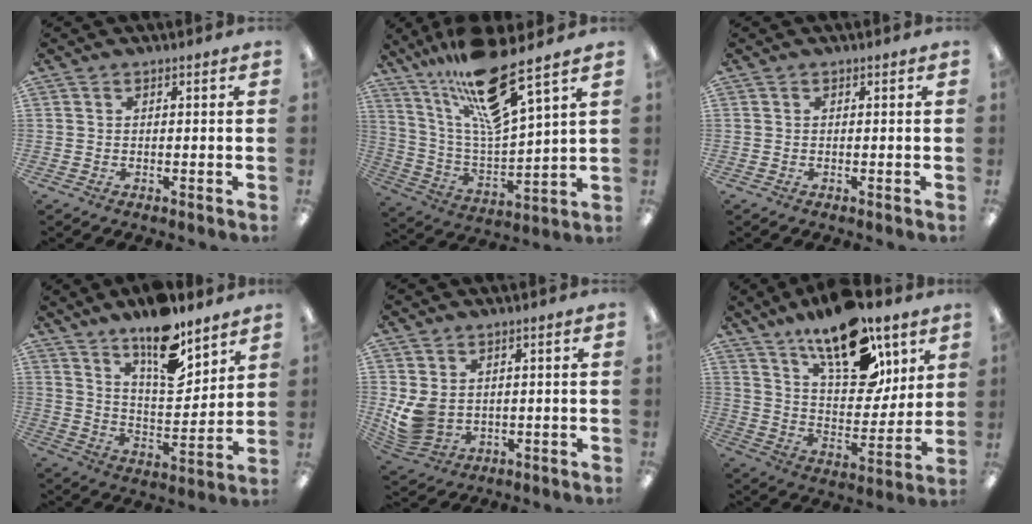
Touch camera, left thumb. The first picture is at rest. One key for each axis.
{"total": 19.9, "fx": 14.7, "fy": 4.0, "fz": 12.8, "tx": -0.239, "ty": -0.083, "tz": 0.246}
{"total": 0.0}
{"total": 14.8, "fx": 10.8, "fy": 5.4, "fz": 8.5, "tx": -0.138, "ty": -0.069, "tz": 0.186}
{"total": 6.6, "fx": 1.5, "fy": 5.0, "fz": 4.1, "tx": -0.102, "ty": -0.005, "tz": 0.033}
{"total": 20.7, "fx": 13.5, "fy": 9.6, "fz": 12.5, "tx": -0.194, "ty": -0.075, "tz": 0.229}